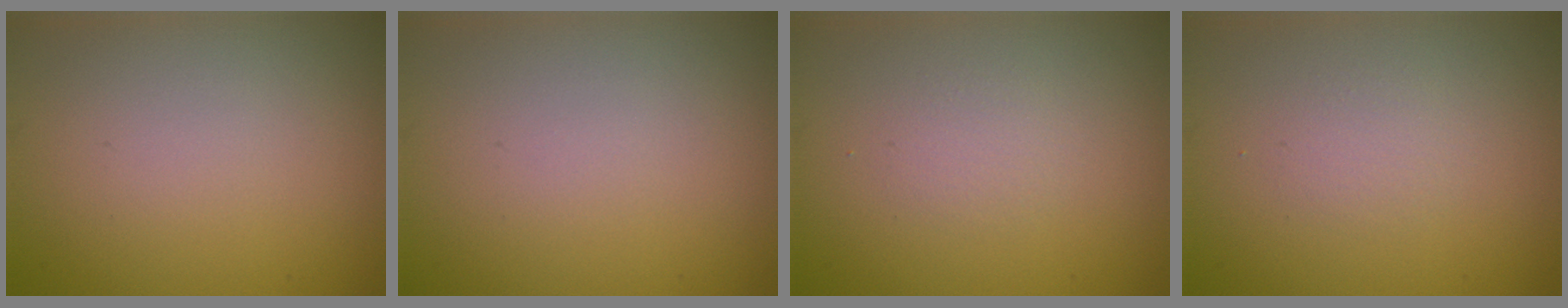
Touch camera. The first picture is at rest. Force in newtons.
{"total": 0.0}
{"total": 1.0, "press": 1.0, "slide": 0.0}
{"total": 1.0, "press": 1.0, "slide": 0.0}